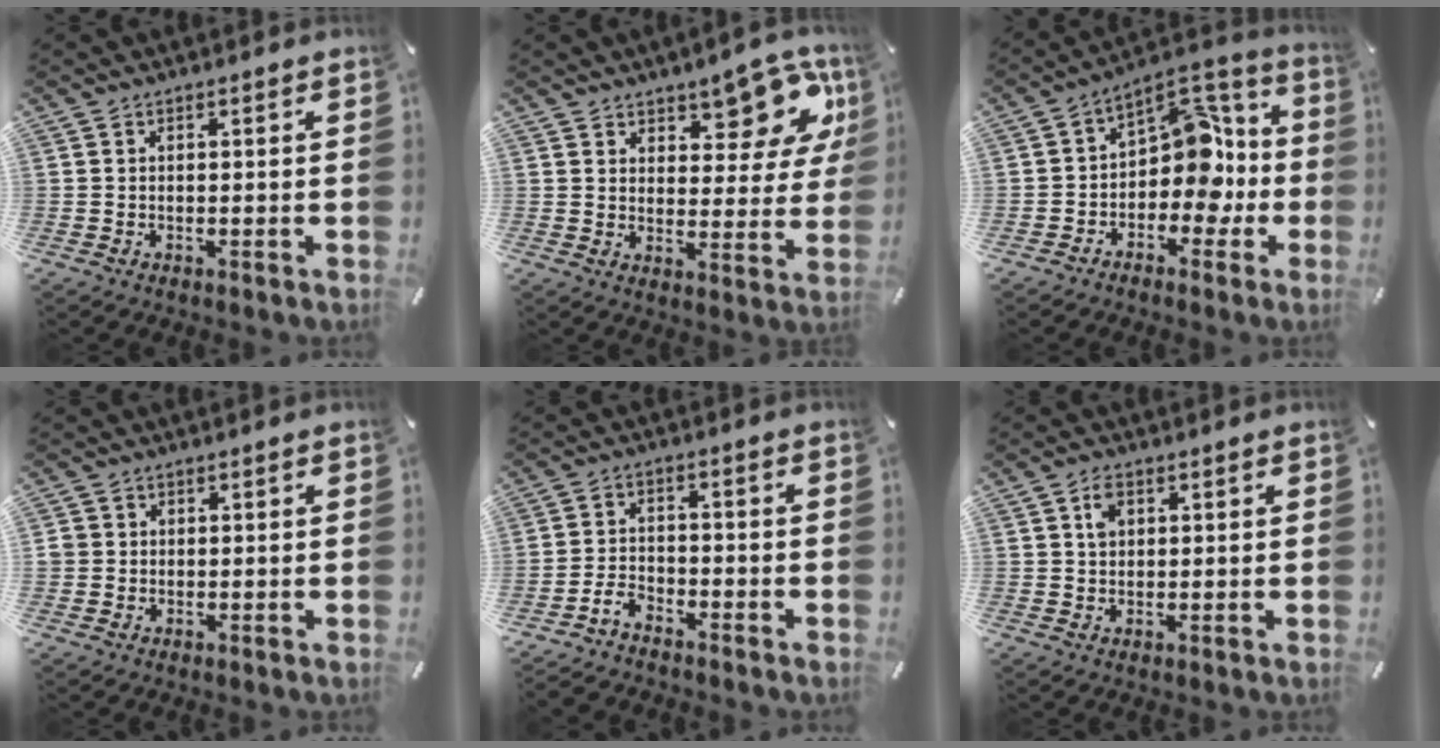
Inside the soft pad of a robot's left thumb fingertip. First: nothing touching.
{"total": 11.4, "force": [8.4, 5.4, 5.4], "torque": [-0.050, -0.069, 0.145]}
{"total": 12.9, "force": [-0.4, 10.2, 7.8], "torque": [-0.083, -0.006, 0.000]}
{"total": 2.0, "force": [0.2, 2.0, 0.3], "torque": [-0.004, 0.005, 0.002]}
{"total": 4.5, "force": [-3.7, 2.1, 1.5], "torque": [-0.038, 0.018, -0.073]}
{"total": 3.1, "force": [1.2, 2.1, 1.9], "torque": [-0.029, 0.000, 0.017]}